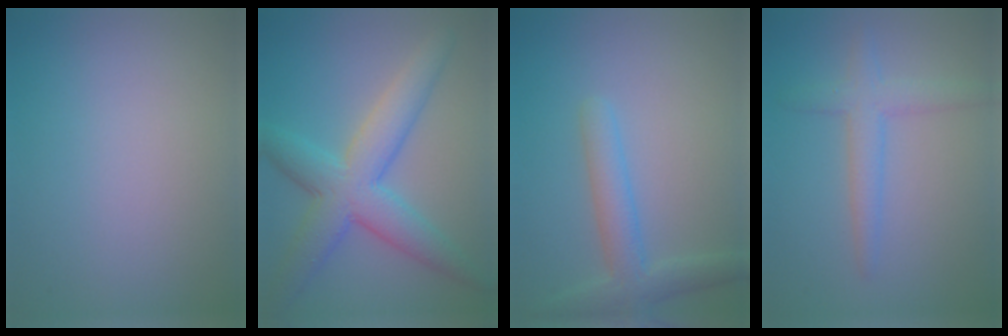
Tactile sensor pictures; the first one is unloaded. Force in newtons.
{"total": 6.7, "press": 6.7, "slide": 0.1}
{"total": 3.5, "press": 3.5, "slide": 0.2}
{"total": 2.8, "press": 2.8, "slide": 0.1}